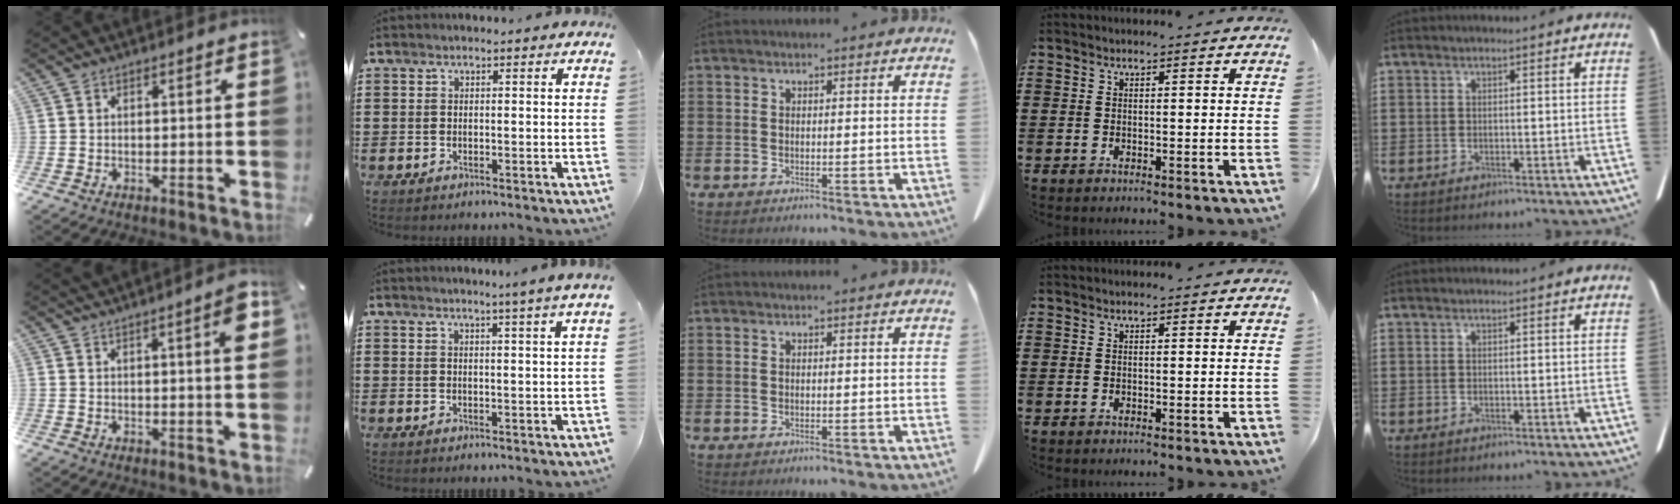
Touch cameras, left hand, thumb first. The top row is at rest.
{"thumb": {"total": 5.5, "force": [2.4, 0.6, 4.9], "torque": [-0.073, -0.010, 0.035]}, "index": {"total": 2.4, "force": [1.7, -1.1, 1.2], "torque": [-0.023, -0.008, 0.030]}}